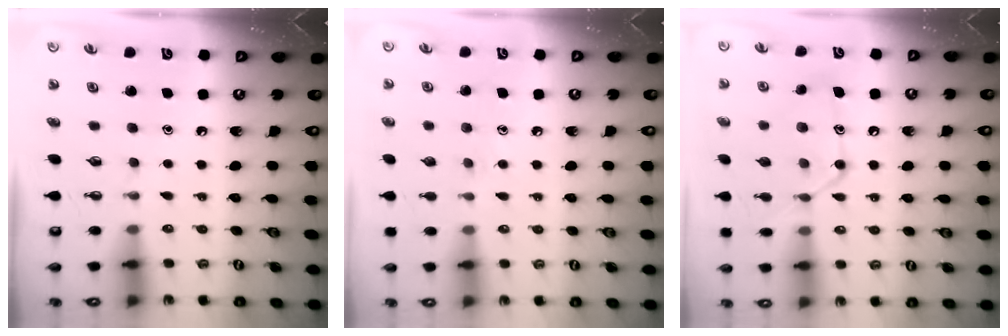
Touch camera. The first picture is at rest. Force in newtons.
{"total": 6.2, "press": 6.2, "slide": 0.7}
{"total": 14.2, "press": 14.2, "slide": 1.1}